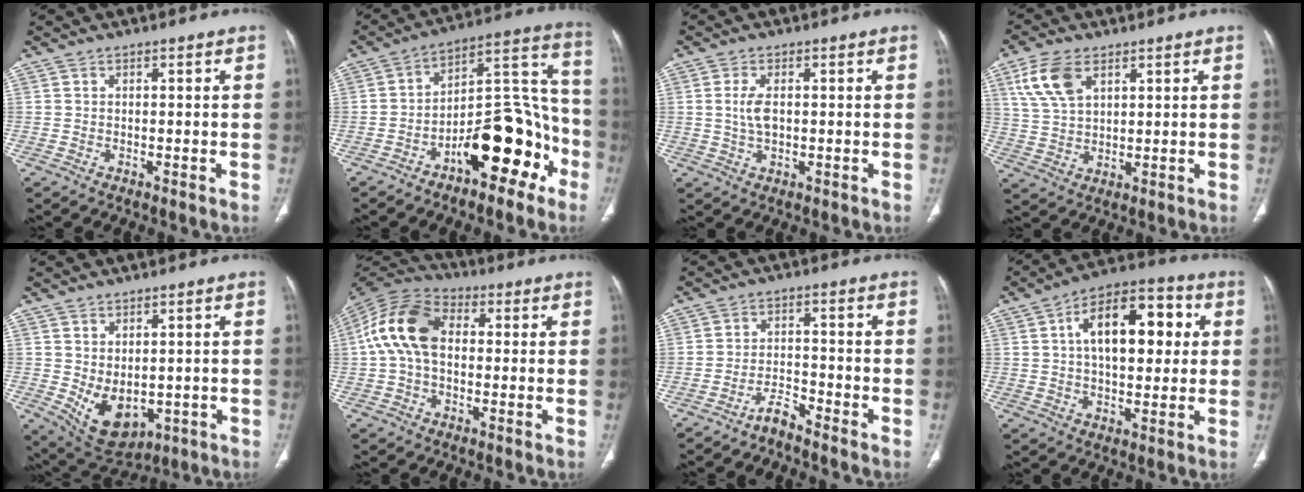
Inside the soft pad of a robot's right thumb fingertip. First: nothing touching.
{"total": 18.1, "force": [-8.7, 8.3, 13.6], "torque": [-0.159, 0.099, -0.134]}
{"total": 4.0, "force": [0.3, 2.0, 3.4], "torque": [-0.076, 0.000, 0.006]}
{"total": 9.0, "force": [4.3, 5.0, 6.1], "torque": [-0.122, -0.006, 0.090]}
{"total": 9.1, "force": [-1.0, 5.8, 6.9], "torque": [-0.099, -0.008, 0.015]}
{"total": 13.2, "force": [1.0, 8.7, 9.9], "torque": [-0.193, 0.034, 0.006]}
{"total": 3.2, "force": [-3.1, 0.3, 1.0], "torque": [-0.017, 0.019, -0.059]}
{"total": 16.7, "force": [3.5, 8.7, 13.8], "torque": [-0.186, 0.021, 0.049]}